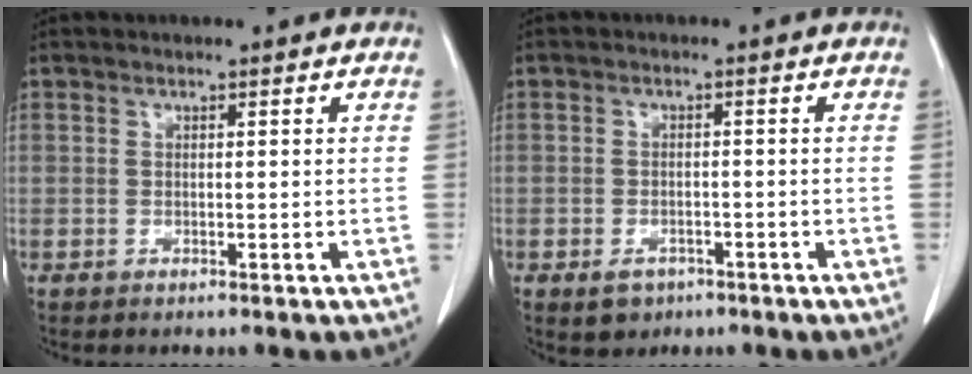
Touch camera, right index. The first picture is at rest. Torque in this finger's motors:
{"motor_torque": [0.33, -0.20, -0.04, 0.01]}